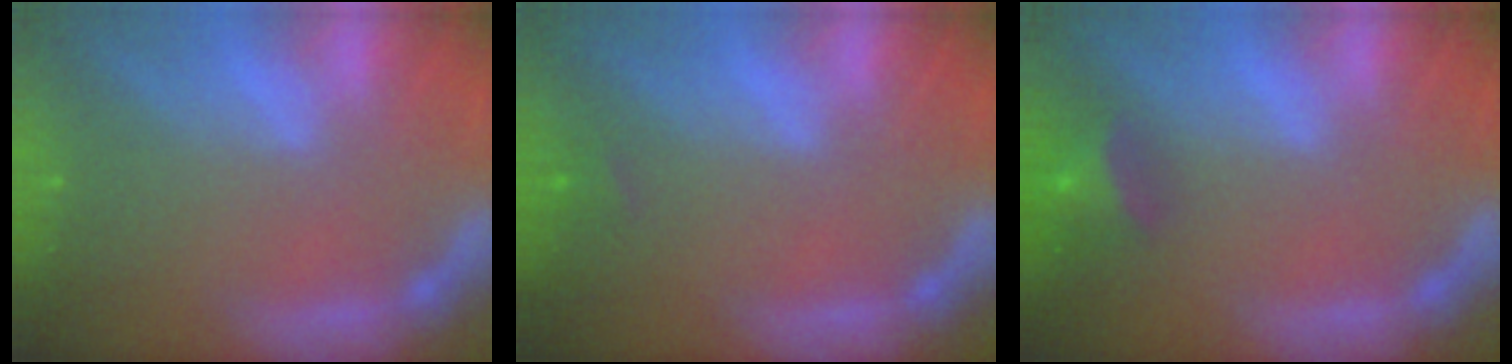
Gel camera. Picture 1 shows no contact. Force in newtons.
{"total": 0.9}
{"total": 4.0}